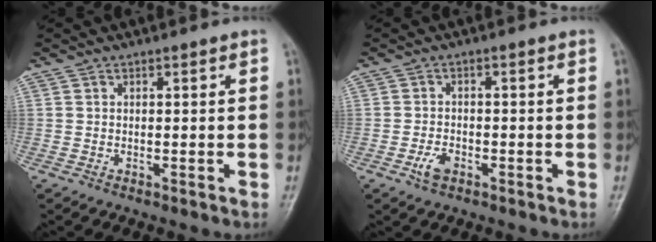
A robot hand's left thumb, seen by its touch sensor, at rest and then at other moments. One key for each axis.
{"total": 3.1, "fx": -1.6, "fy": 1.8, "fz": 1.9, "tx": -0.036, "ty": 0.007, "tz": -0.029}